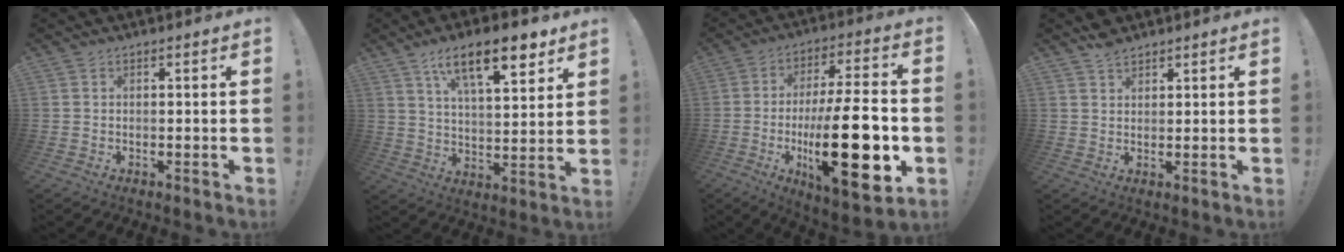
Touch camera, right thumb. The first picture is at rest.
{"total": 16.2, "force": [9.2, 5.5, 12.1], "torque": [-0.191, -0.036, 0.148]}
{"total": 26.7, "force": [-5.0, 8.8, 24.7], "torque": [-0.407, 0.008, -0.074]}
{"total": 3.5, "force": [3.0, 1.6, 0.9], "torque": [-0.013, -0.017, 0.055]}